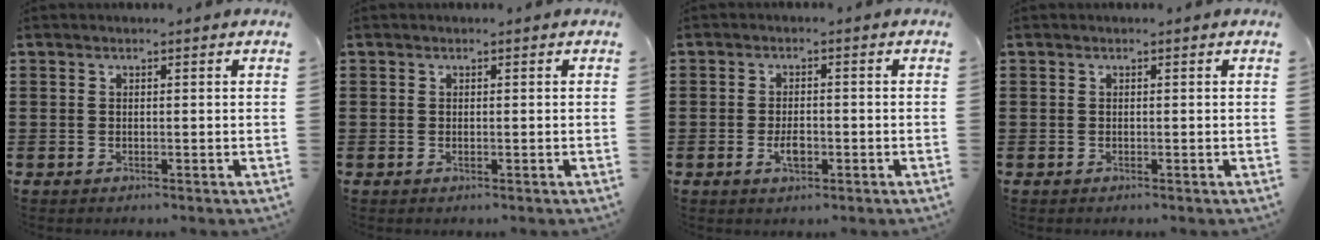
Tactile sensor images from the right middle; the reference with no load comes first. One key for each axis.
{"total": 0.0}
{"total": 3.3, "fx": -1.2, "fy": 1.4, "fz": 2.8, "tx": -0.050, "ty": -0.005, "tz": -0.023}
{"total": 0.0}